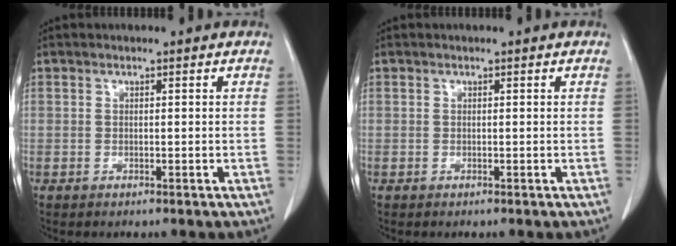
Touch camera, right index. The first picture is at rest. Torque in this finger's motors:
{"motor_torque": [0.00, 0.00, 0.01, 0.00]}